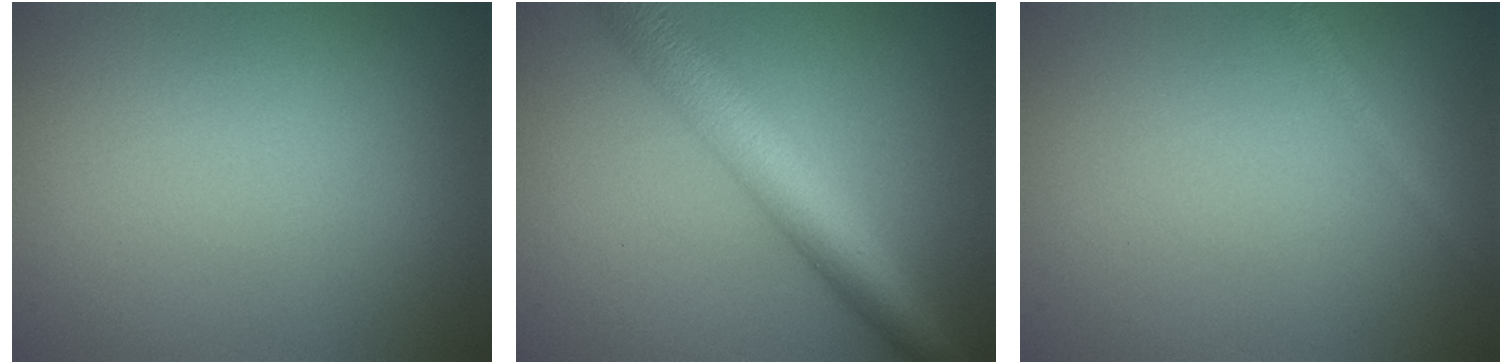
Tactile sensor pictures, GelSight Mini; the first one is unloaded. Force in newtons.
{"total": 6.6, "press": 6.6, "slide": 0.1}
{"total": 1.3, "press": 1.3, "slide": 0.1}